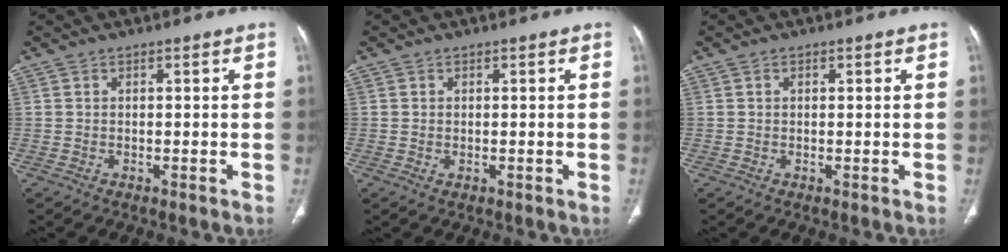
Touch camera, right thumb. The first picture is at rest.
{"total": 0.6, "force": [-0.1, 0.4, 0.4], "torque": [-0.010, -0.003, 0.001]}
{"total": 0.5, "force": [0.2, 0.3, 0.3], "torque": [-0.004, 0.000, 0.003]}